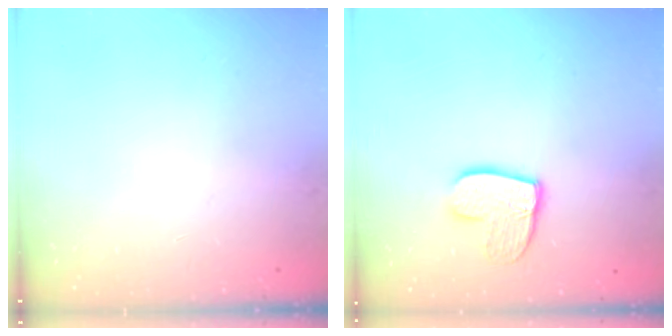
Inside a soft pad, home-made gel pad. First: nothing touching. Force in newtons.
{"total": 10.9, "press": 10.8, "slide": 0.9}